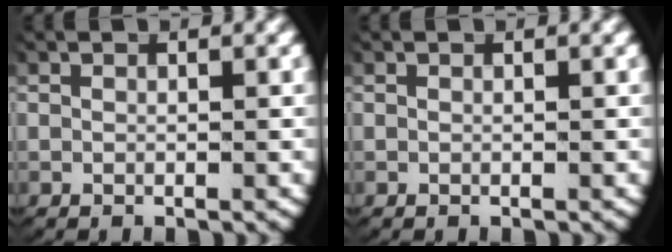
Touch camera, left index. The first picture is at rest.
{"total": 0.0}